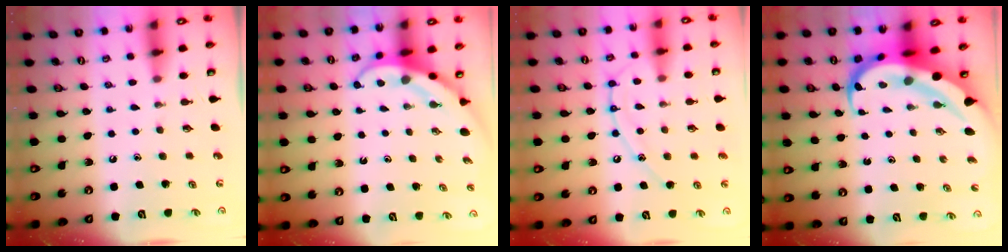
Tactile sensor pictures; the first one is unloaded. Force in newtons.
{"total": 4.0, "press": 4.0, "slide": 0.4}
{"total": 11.8, "press": 11.8, "slide": 1.0}
{"total": 11.3, "press": 11.3, "slide": 1.3}